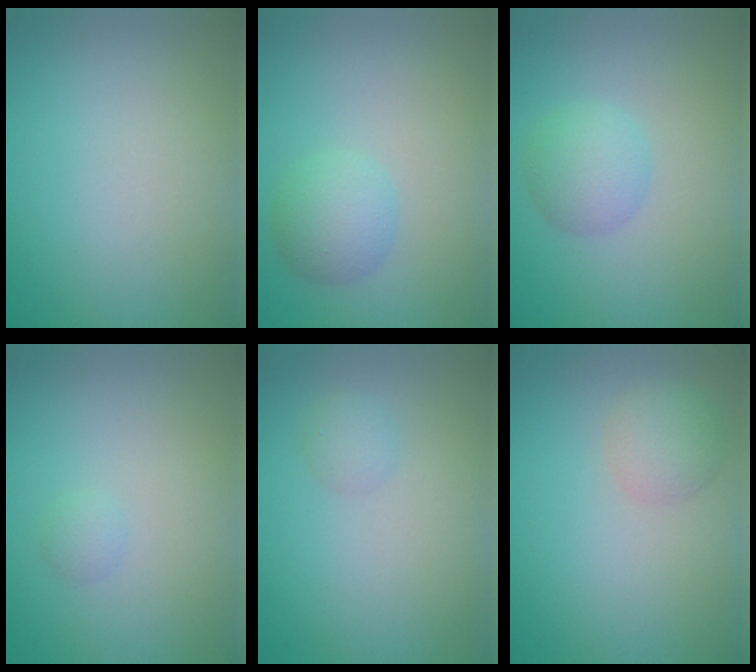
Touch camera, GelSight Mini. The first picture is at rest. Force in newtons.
{"total": 2.8, "press": 2.8, "slide": 0.1}
{"total": 2.9, "press": 2.9, "slide": 0.1}
{"total": 0.8, "press": 0.8, "slide": 0.0}
{"total": 1.2, "press": 1.2, "slide": 0.0}
{"total": 2.4, "press": 2.4, "slide": 0.0}